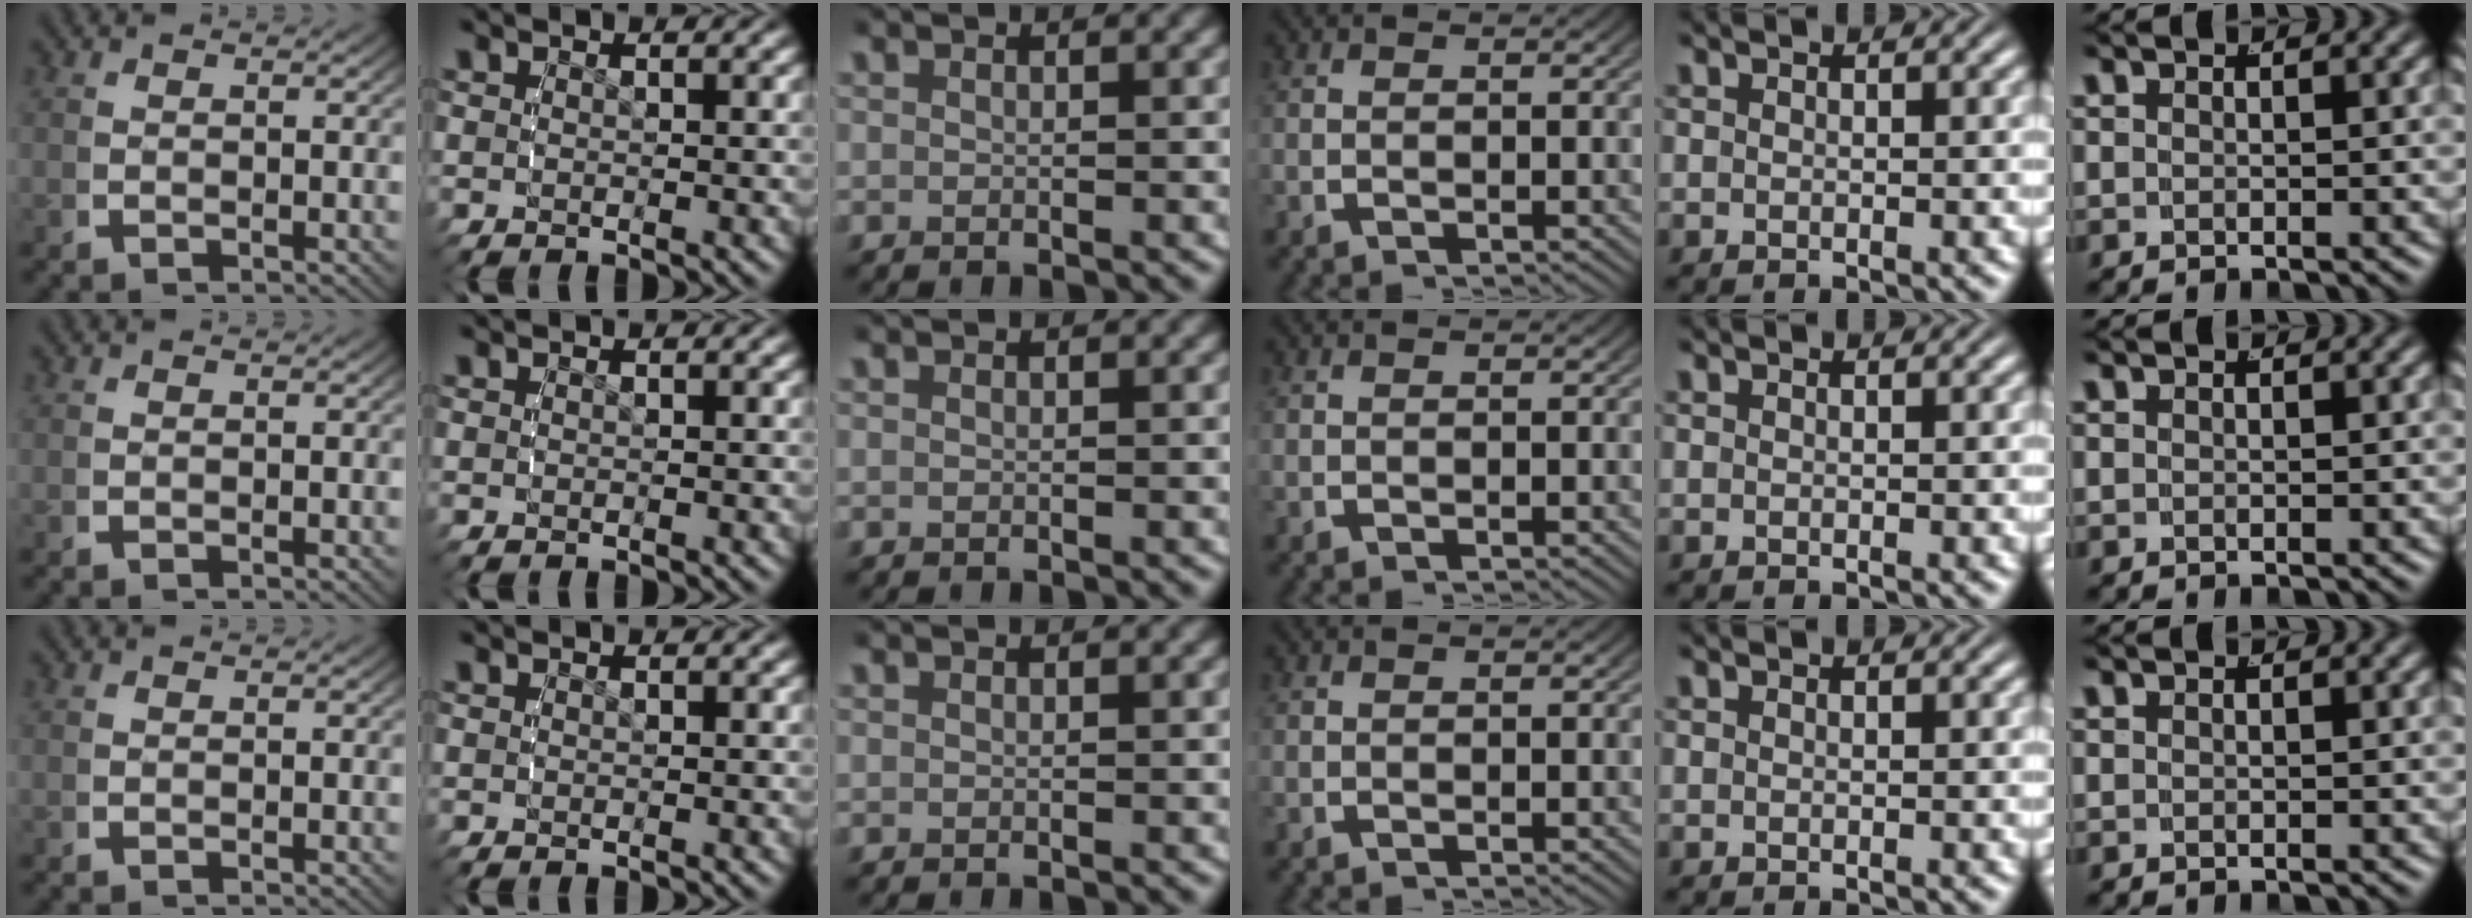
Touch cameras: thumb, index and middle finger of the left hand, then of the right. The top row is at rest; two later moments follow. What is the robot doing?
{"motion": "reach", "object": "measuring cup"}